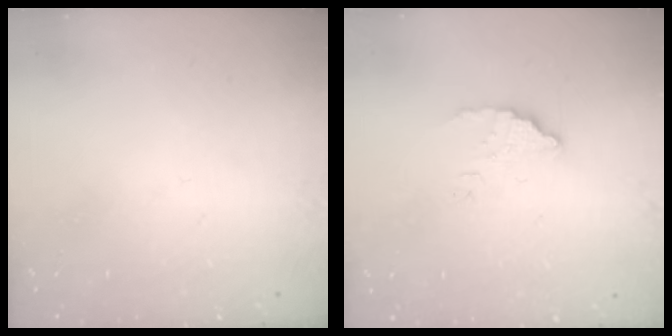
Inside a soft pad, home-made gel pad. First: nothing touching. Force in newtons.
{"total": 3.5, "press": 3.5, "slide": 0.3}